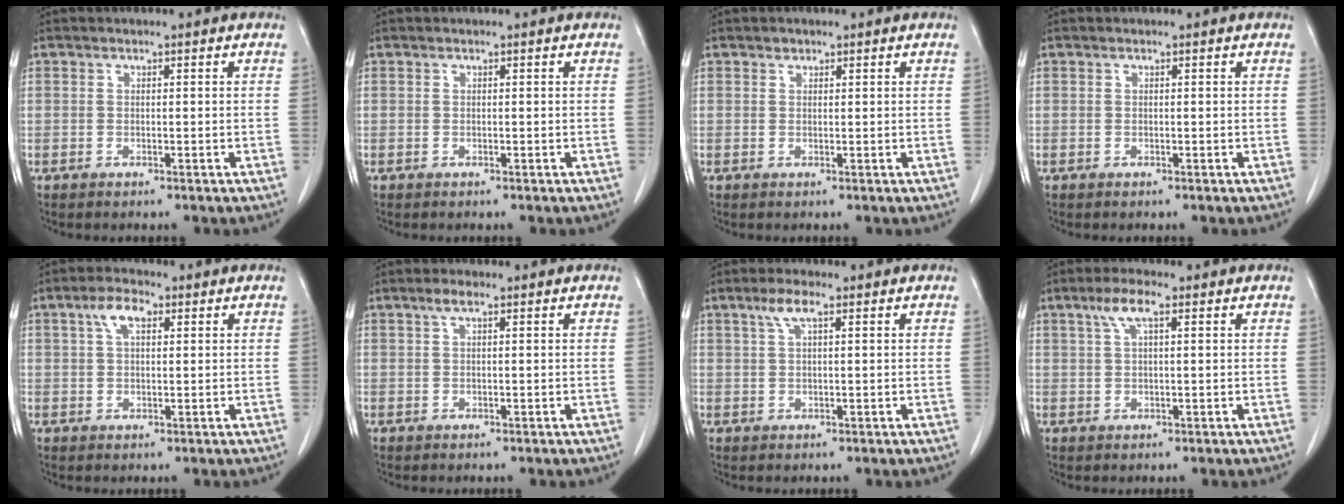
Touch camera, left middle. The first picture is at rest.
{"total": 0.0}
{"total": 0.6, "force": [0.5, 0.4, 0.1], "torque": [-0.001, -0.004, 0.006]}
{"total": 0.0}
{"total": 4.3, "force": [1.8, 1.9, 3.4], "torque": [-0.069, 0.014, 0.035]}
{"total": 1.8, "force": [1.0, 0.4, 1.4], "torque": [-0.033, 0.008, 0.021]}
{"total": 3.2, "force": [1.7, 0.5, 2.7], "torque": [-0.060, 0.009, 0.035]}
{"total": 4.1, "force": [2.0, 0.8, 3.5], "torque": [-0.076, 0.012, 0.042]}